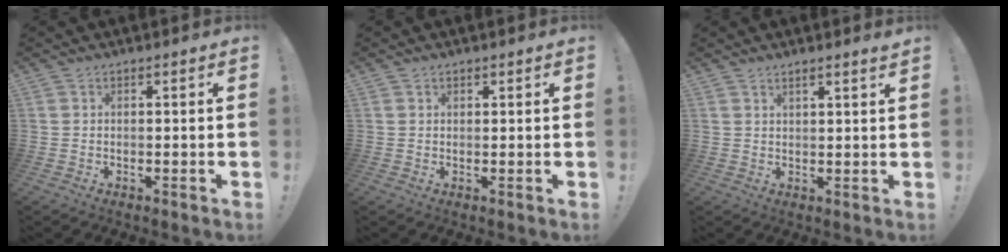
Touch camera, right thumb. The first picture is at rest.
{"total": 0.8, "force": [0.6, 0.5, 0.2], "torque": [0.001, -0.001, 0.010]}
{"total": 2.0, "force": [1.6, -0.2, 1.3], "torque": [-0.020, -0.005, 0.026]}